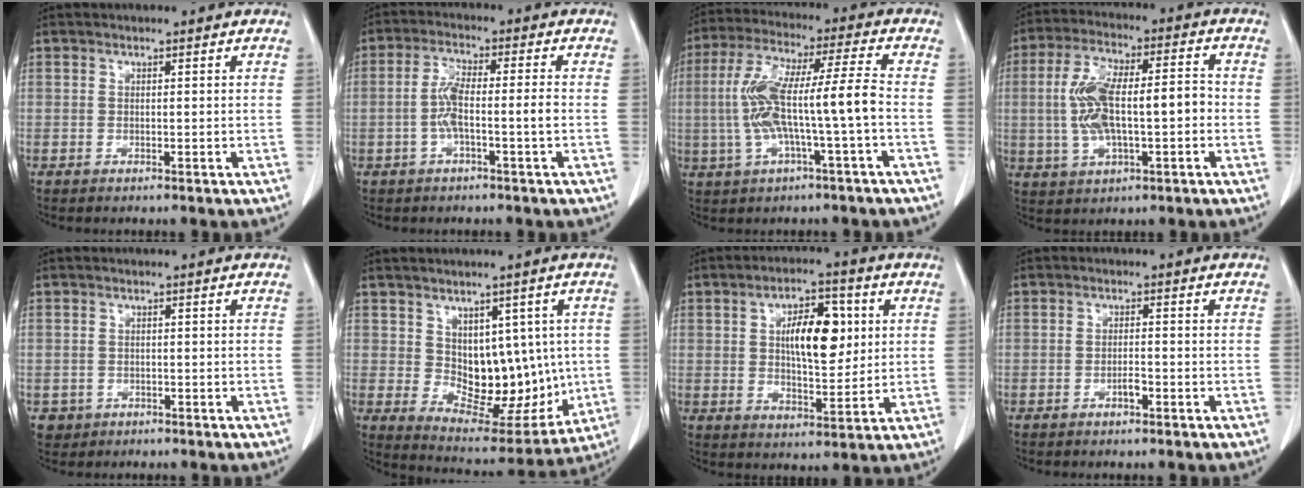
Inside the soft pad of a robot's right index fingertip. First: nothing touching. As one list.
[{"total": 5.7, "force": [-1.2, 0.5, 5.5], "torque": [-0.113, 0.017, -0.020]}, {"total": 12.4, "force": [-1.6, 0.6, 12.2], "torque": [-0.248, 0.029, -0.028]}, {"total": 12.6, "force": [-0.8, 4.4, 11.8], "torque": [-0.235, 0.029, -0.005]}, {"total": 2.5, "force": [-1.1, 2.2, 0.1], "torque": [-0.001, 0.008, -0.016]}, {"total": 12.5, "force": [0.8, 7.5, 10.0], "torque": [-0.121, 0.009, 0.044]}, {"total": 10.4, "force": [2.2, 4.2, 9.2], "torque": [-0.150, 0.012, 0.038]}, {"total": 1.7, "force": [-0.9, 0.5, 1.4], "torque": [-0.025, 0.003, -0.013]}]